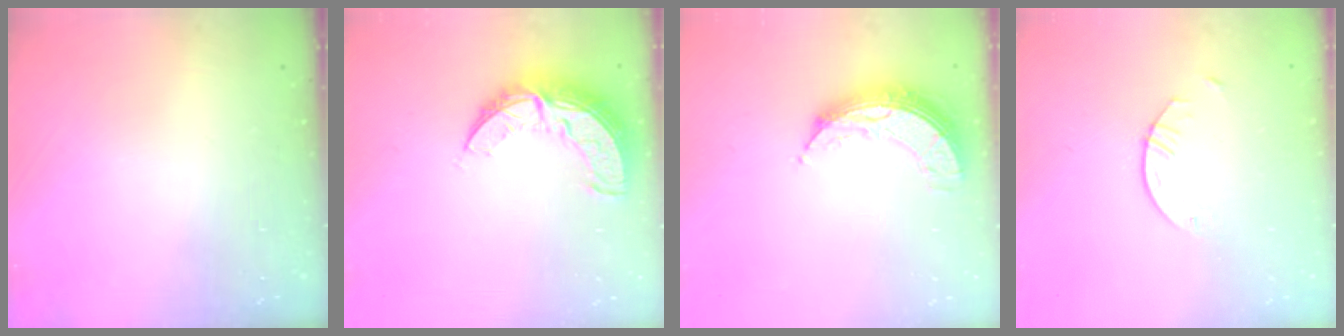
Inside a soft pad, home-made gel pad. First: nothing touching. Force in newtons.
{"total": 12.2, "press": 12.2, "slide": 1.1}
{"total": 9.8, "press": 9.8, "slide": 0.6}
{"total": 2.9, "press": 2.9, "slide": 0.3}